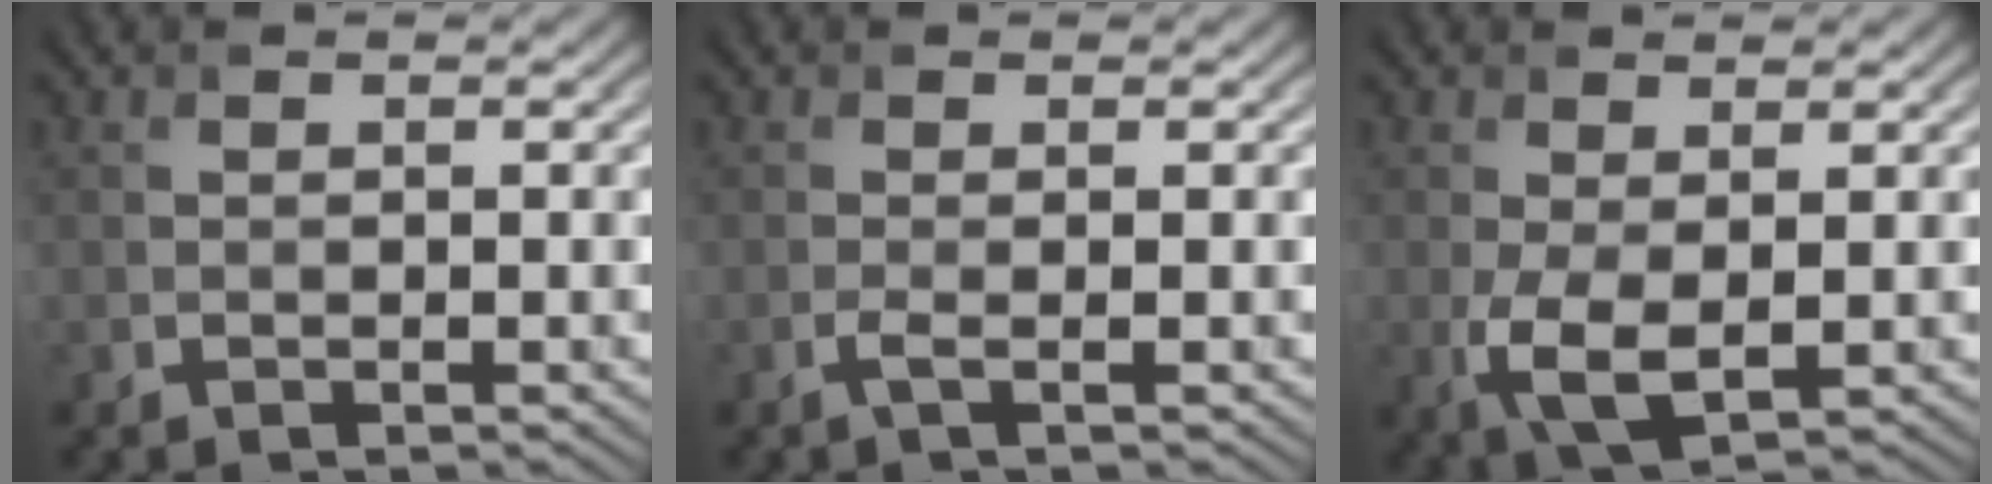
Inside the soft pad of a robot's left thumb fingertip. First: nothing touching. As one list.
[{"total": 1.2, "force": [-0.3, 0.1, 1.1], "torque": [-0.027, -0.002, -0.010]}, {"total": 4.2, "force": [-0.1, 1.9, 3.8], "torque": [-0.097, -0.010, 0.002]}]